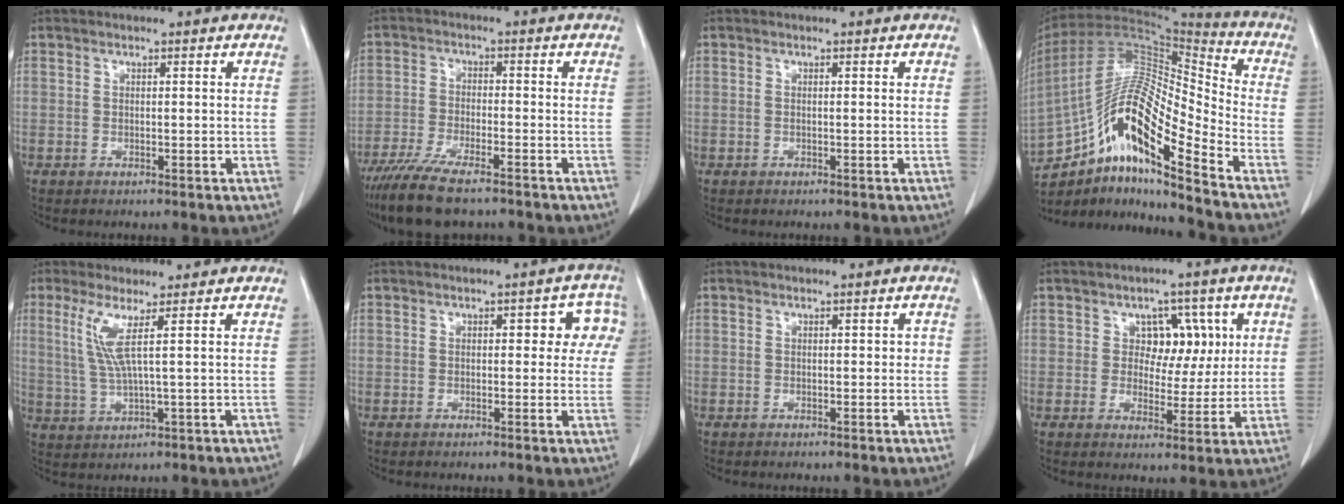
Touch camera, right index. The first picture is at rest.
{"total": 10.9, "force": [-8.6, 2.0, 6.3], "torque": [-0.109, -0.025, -0.142]}
{"total": 0.0}
{"total": 18.6, "force": [-11.3, 2.8, 14.5], "torque": [-0.284, 0.024, -0.199]}
{"total": 5.1, "force": [1.8, -0.6, 4.7], "torque": [-0.109, 0.000, 0.044]}
{"total": 5.3, "force": [1.3, 2.8, 4.2], "torque": [-0.027, 0.025, 0.011]}
{"total": 0.8, "force": [0.0, 0.6, 0.6], "torque": [-0.005, 0.008, 0.001]}
{"total": 6.0, "force": [1.7, 4.8, 3.2], "torque": [-0.026, 0.014, 0.027]}